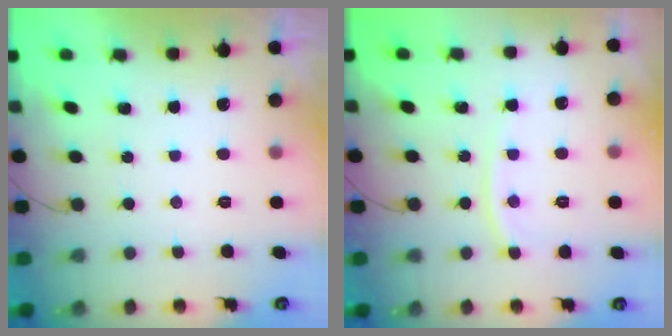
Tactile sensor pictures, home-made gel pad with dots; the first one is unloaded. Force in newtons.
{"total": 6.6, "press": 6.6, "slide": 0.9}